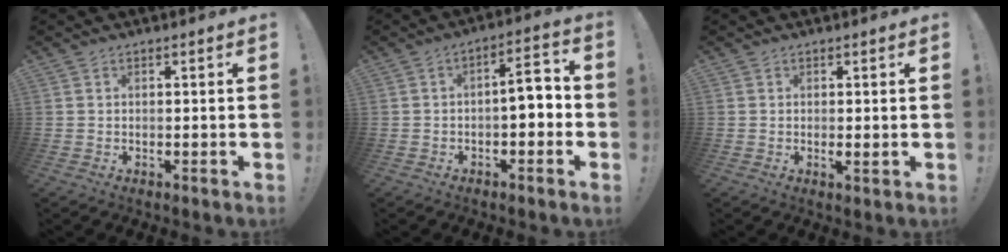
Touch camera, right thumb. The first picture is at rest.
{"total": 6.9, "force": [-1.5, 2.8, 6.2], "torque": [-0.086, 0.009, -0.031]}
{"total": 1.3, "force": [0.4, 0.3, 1.2], "torque": [-0.020, -0.002, 0.007]}